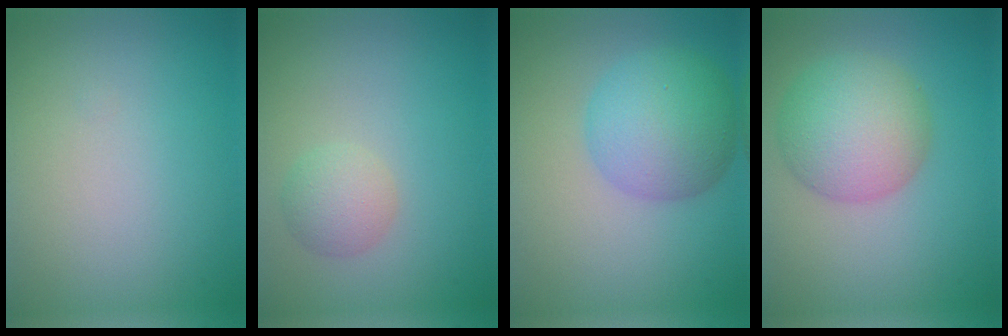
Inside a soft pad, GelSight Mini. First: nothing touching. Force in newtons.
{"total": 2.1, "press": 2.1, "slide": 0.1}
{"total": 6.2, "press": 6.2, "slide": 0.2}
{"total": 6.2, "press": 6.1, "slide": 0.3}